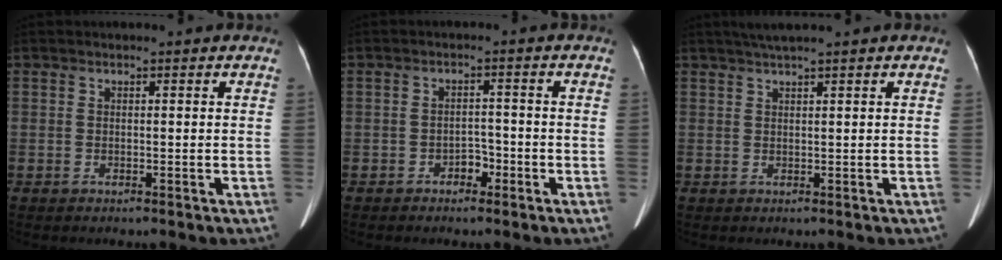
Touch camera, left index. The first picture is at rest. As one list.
[{"total": 2.3, "force": [-1.5, 1.4, 1.1], "torque": [-0.010, 0.007, -0.027]}, {"total": 3.0, "force": [2.4, -0.5, 1.7], "torque": [-0.028, 0.019, 0.046]}]